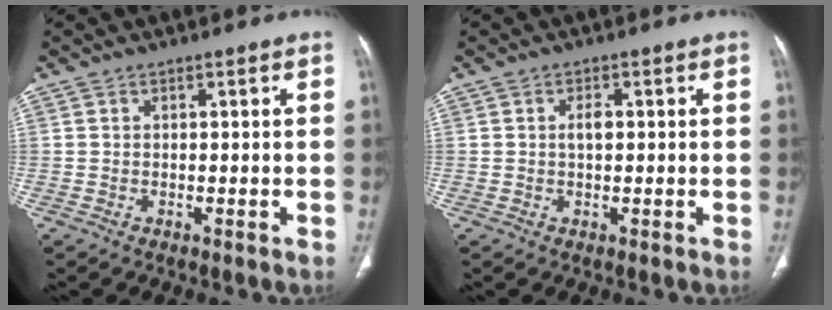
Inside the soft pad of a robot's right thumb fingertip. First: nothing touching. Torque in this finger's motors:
{"motor_torque": [0.12, 0.36, 0.34, 0.21, 0.00]}